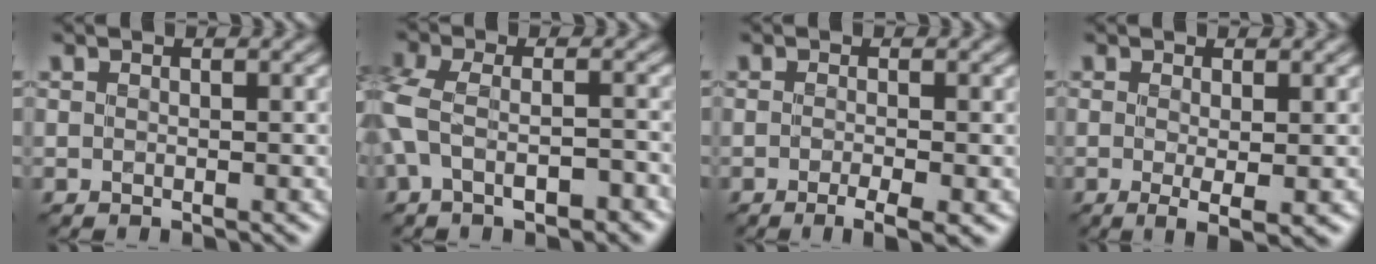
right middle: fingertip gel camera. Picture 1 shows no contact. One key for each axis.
{"total": 5.2, "fx": -1.8, "fy": 2.7, "fz": 4.1, "tx": -0.092, "ty": 0.002, "tz": -0.043}
{"total": 2.7, "fx": -1.2, "fy": 0.6, "fz": 2.4, "tx": -0.044, "ty": -0.002, "tz": -0.021}
{"total": 2.5, "fx": -0.2, "fy": 0.5, "fz": 2.4, "tx": -0.046, "ty": -0.008, "tz": -0.003}